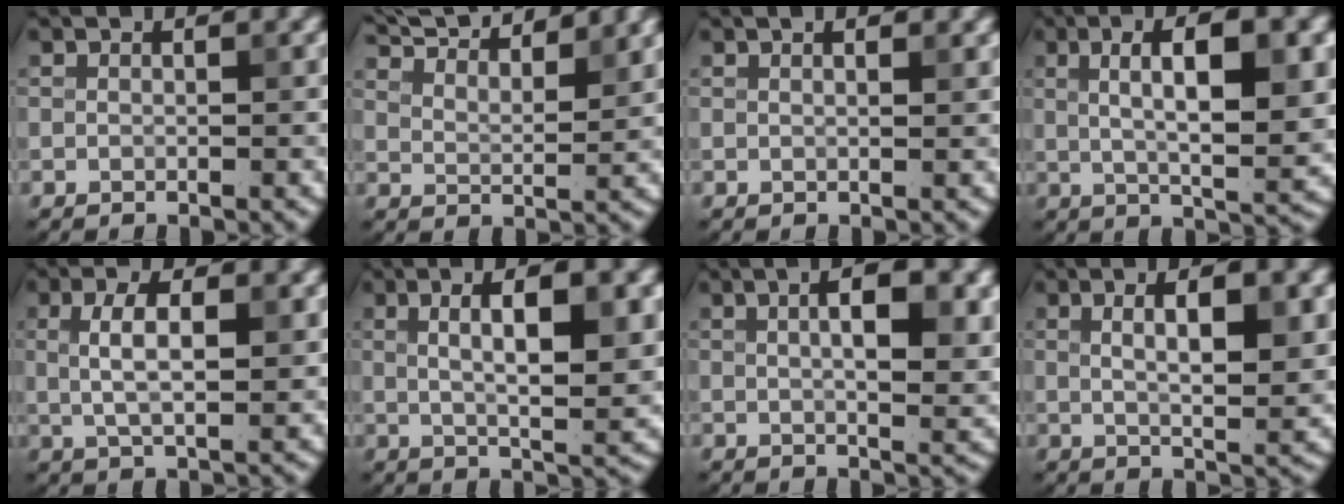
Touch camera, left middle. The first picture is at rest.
{"total": 7.7, "force": [6.9, 1.5, 3.1], "torque": [-0.045, 0.017, 0.089]}
{"total": 2.3, "force": [1.4, 1.0, 1.6], "torque": [-0.003, 0.007, 0.001]}
{"total": 8.9, "force": [1.7, 2.5, 8.4], "torque": [-0.120, 0.005, 0.026]}
{"total": 4.3, "force": [0.8, 1.4, 4.0], "torque": [-0.080, 0.004, 0.014]}
{"total": 7.6, "force": [1.6, 2.1, 7.2], "torque": [-0.103, 0.004, 0.026]}
{"total": 6.1, "force": [1.6, 2.0, 5.5], "torque": [-0.074, 0.006, 0.024]}
{"total": 6.2, "force": [1.6, 1.7, 5.7], "torque": [-0.082, 0.004, 0.027]}